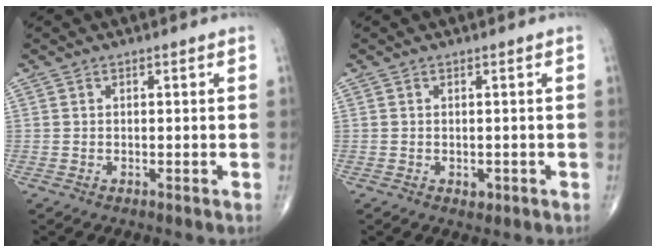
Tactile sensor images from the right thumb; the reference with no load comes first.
{"total": 1.3, "force": [-0.5, 1.0, 0.7], "torque": [-0.003, 0.002, -0.003]}